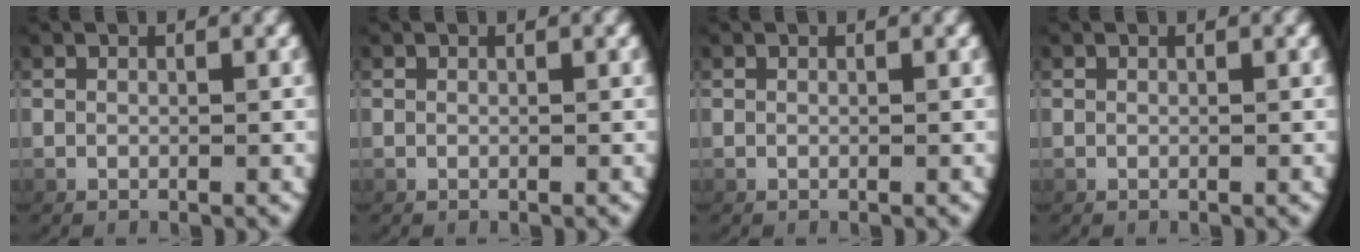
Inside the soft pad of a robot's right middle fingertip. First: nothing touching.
{"total": 0.0}
{"total": 0.0}
{"total": 0.0}